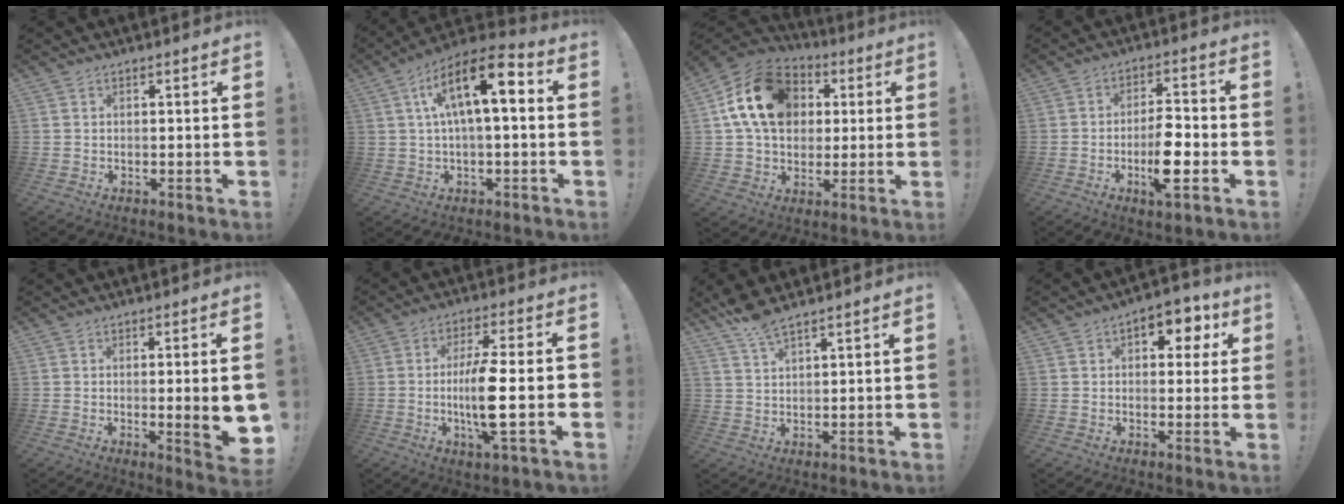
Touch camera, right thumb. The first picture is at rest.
{"total": 14.9, "force": [3.6, 5.5, 13.3], "torque": [-0.218, -0.007, 0.054]}
{"total": 19.4, "force": [5.3, 14.4, 11.8], "torque": [-0.197, 0.001, 0.104]}
{"total": 11.2, "force": [-3.4, 3.5, 10.0], "torque": [-0.169, 0.005, -0.059]}
{"total": 9.3, "force": [-0.7, 0.6, 9.2], "torque": [-0.127, -0.011, -0.009]}
{"total": 14.3, "force": [-1.9, 1.7, 14.1], "torque": [-0.248, -0.008, -0.037]}
{"total": 5.0, "force": [4.4, 0.7, 2.3], "torque": [-0.052, -0.021, 0.080]}
{"total": 7.5, "force": [2.8, 5.1, 4.8], "torque": [-0.050, -0.013, 0.046]}